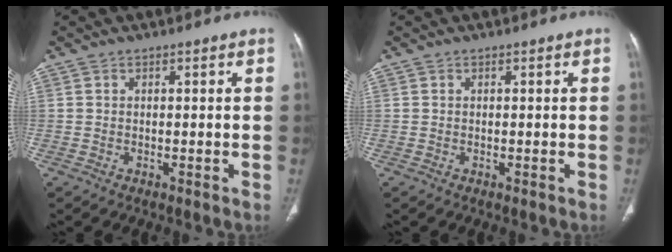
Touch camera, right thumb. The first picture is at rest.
{"total": 0.0}